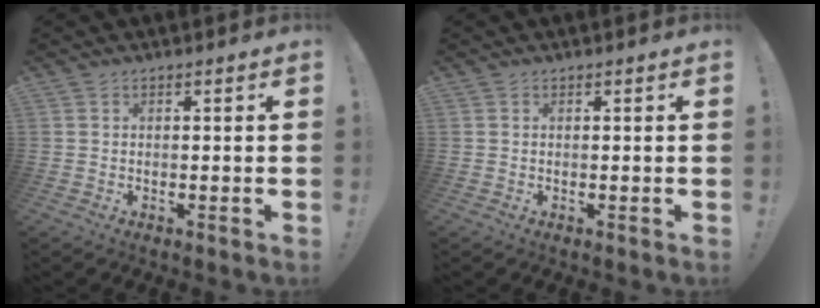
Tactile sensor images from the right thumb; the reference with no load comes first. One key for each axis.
{"total": 0.0}